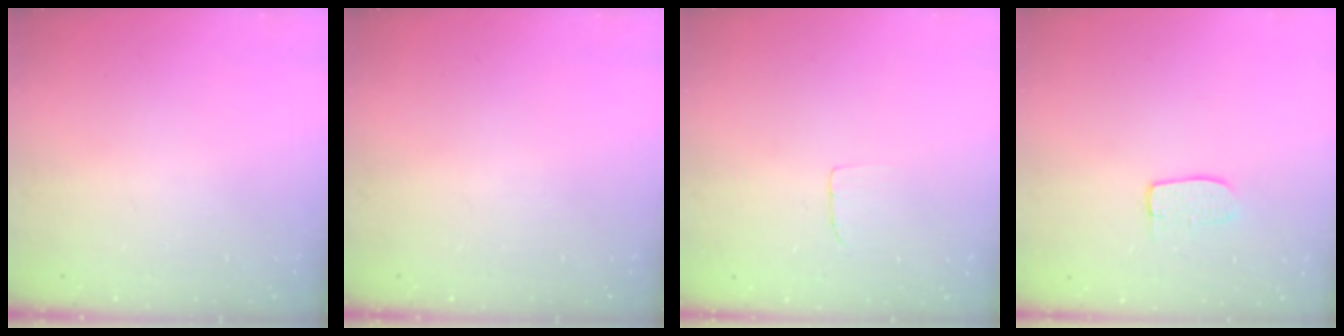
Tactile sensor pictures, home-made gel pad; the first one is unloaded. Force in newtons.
{"total": 0.0}
{"total": 2.7, "press": 2.7, "slide": 0.2}
{"total": 5.8, "press": 5.8, "slide": 0.4}